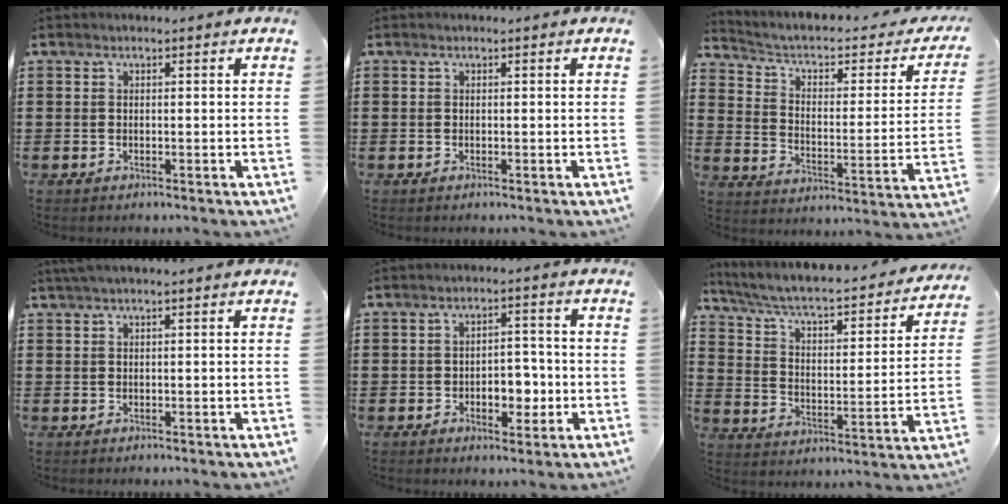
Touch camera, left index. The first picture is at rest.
{"total": 0.0}
{"total": 3.9, "force": [2.3, 1.8, 2.5], "torque": [-0.064, -0.019, 0.031]}
{"total": 1.0, "force": [0.5, -0.1, 0.8], "torque": [-0.015, -0.001, 0.010]}
{"total": 5.1, "force": [-1.5, 3.2, 3.7], "torque": [-0.054, 0.003, -0.032]}
{"total": 4.6, "force": [3.7, 0.7, 2.7], "torque": [-0.070, -0.037, 0.052]}